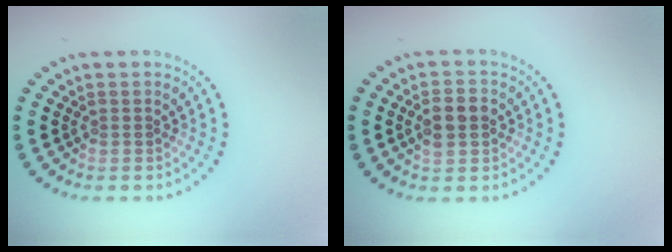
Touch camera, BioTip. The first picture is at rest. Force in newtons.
{"total": 3.1, "press": 3.1, "slide": 0.3}